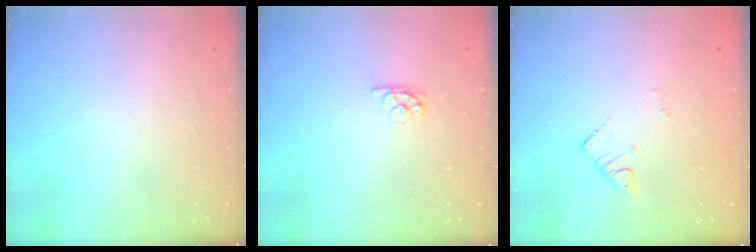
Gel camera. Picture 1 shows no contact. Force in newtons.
{"total": 3.9, "press": 3.9, "slide": 0.3}
{"total": 2.7, "press": 2.7, "slide": 0.4}